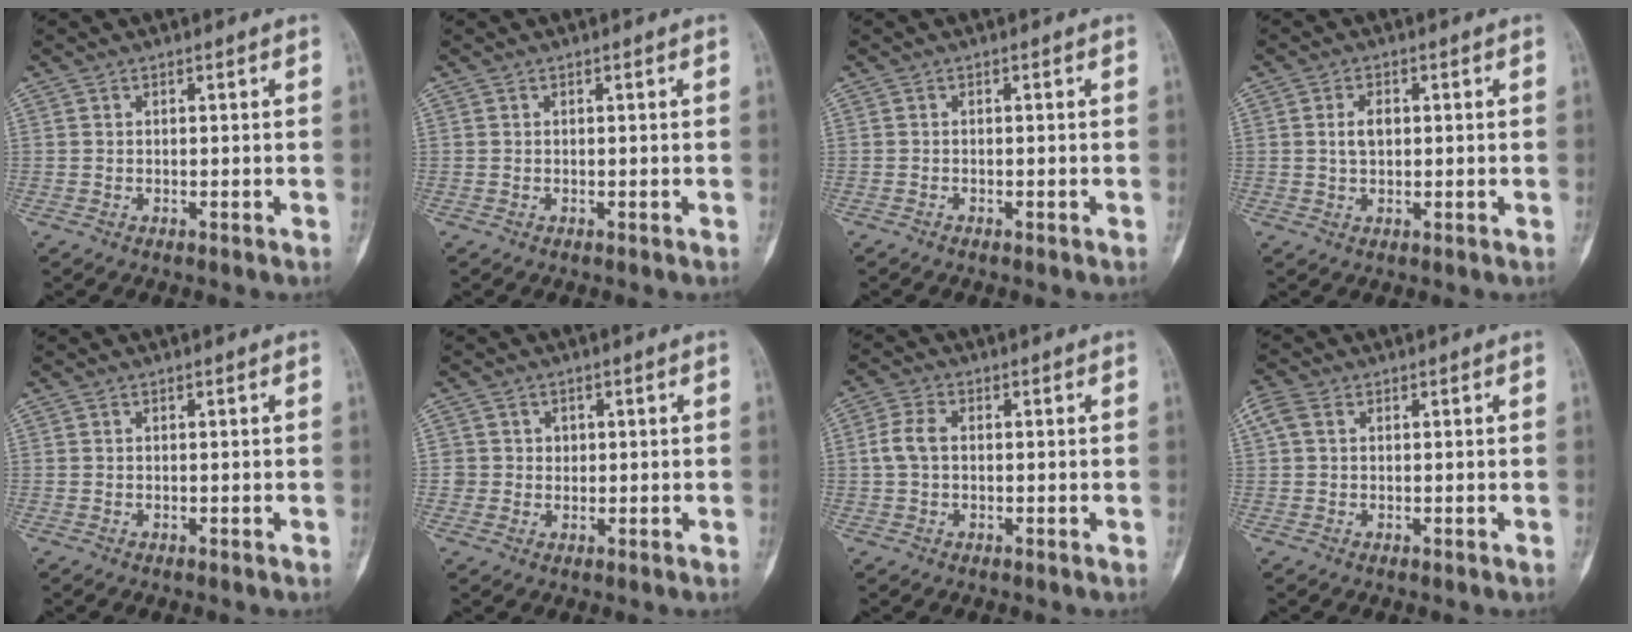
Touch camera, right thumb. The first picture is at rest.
{"total": 0.0}
{"total": 0.5, "force": [-0.4, 0.1, 0.3], "torque": [-0.008, 0.000, -0.006]}
{"total": 3.3, "force": [0.5, 2.1, 2.5], "torque": [-0.041, 0.004, 0.010]}
{"total": 0.0}
{"total": 2.7, "force": [0.5, 2.7, 0.2], "torque": [0.022, 0.005, 0.004]}
{"total": 4.3, "force": [0.2, 2.8, 3.3], "torque": [-0.077, 0.012, -0.002]}
{"total": 3.3, "force": [1.0, 2.3, 2.1], "torque": [-0.063, 0.018, 0.020]}